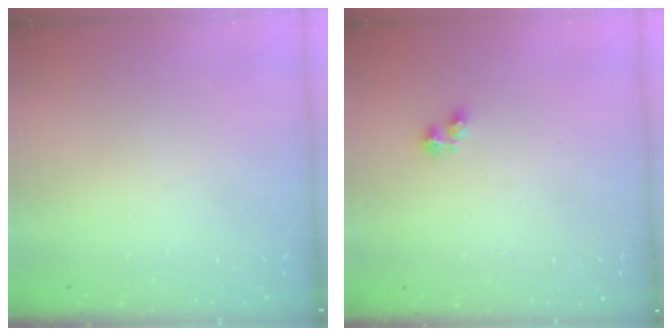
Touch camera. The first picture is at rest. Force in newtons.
{"total": 2.4, "press": 2.3, "slide": 0.8}